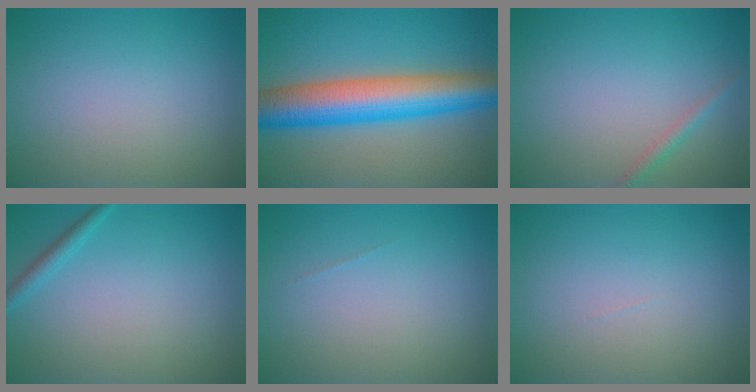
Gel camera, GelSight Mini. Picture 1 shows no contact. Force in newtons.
{"total": 10.0, "press": 10.0, "slide": 0.2}
{"total": 1.2, "press": 1.2, "slide": 0.0}
{"total": 1.3, "press": 1.3, "slide": 0.1}
{"total": 0.0}
{"total": 0.0}